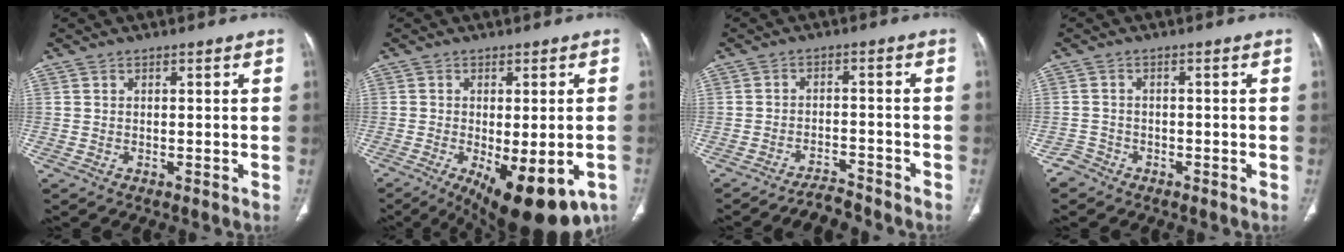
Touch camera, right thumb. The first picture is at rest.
{"total": 16.8, "force": [-8.1, 6.7, 13.1], "torque": [-0.149, -0.010, -0.100]}
{"total": 4.2, "force": [-4.1, 0.8, 0.7], "torque": [-0.019, 0.031, -0.067]}
{"total": 2.2, "force": [-1.6, 1.4, -0.4], "torque": [0.007, 0.010, -0.033]}